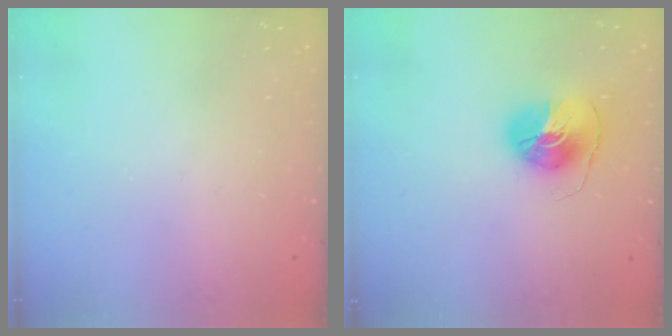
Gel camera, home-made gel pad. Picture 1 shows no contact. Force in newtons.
{"total": 8.5, "press": 8.5, "slide": 0.2}